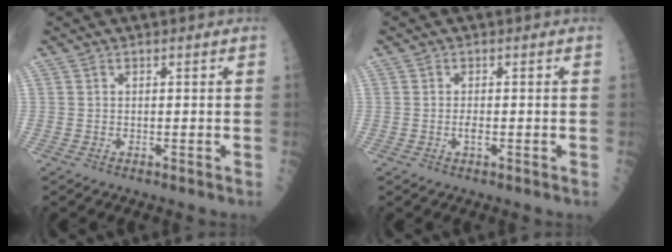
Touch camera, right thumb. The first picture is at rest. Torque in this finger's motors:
{"motor_torque": [0.34, 0.48, 0.31, 0.02, 0.00]}